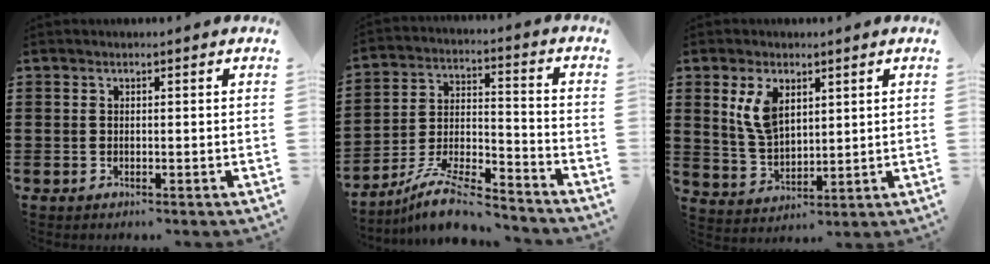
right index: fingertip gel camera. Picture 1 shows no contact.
{"total": 10.3, "force": [-9.0, 1.6, 4.7], "torque": [-0.085, 0.021, -0.176]}
{"total": 6.8, "force": [3.2, 3.6, 4.8], "torque": [-0.113, 0.004, 0.056]}